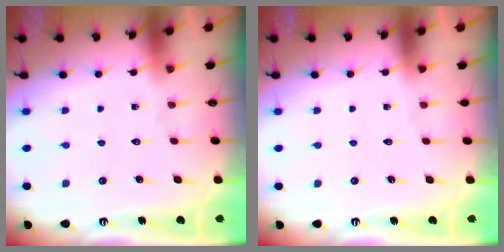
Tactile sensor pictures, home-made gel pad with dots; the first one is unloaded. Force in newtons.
{"total": 0.0}